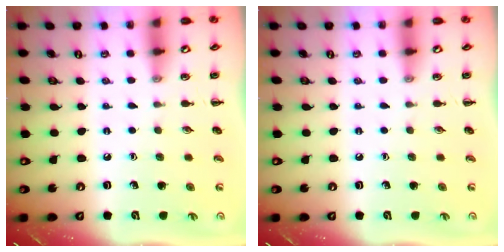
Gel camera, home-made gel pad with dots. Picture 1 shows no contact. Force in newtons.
{"total": 0.0}